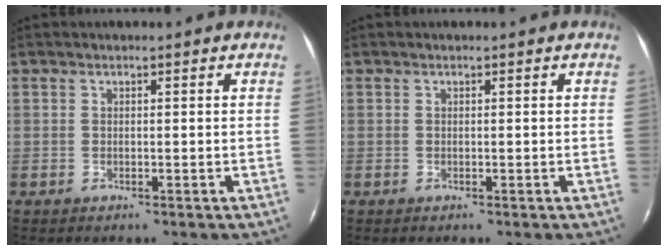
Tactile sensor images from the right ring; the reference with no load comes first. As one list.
[{"total": 0.0}]